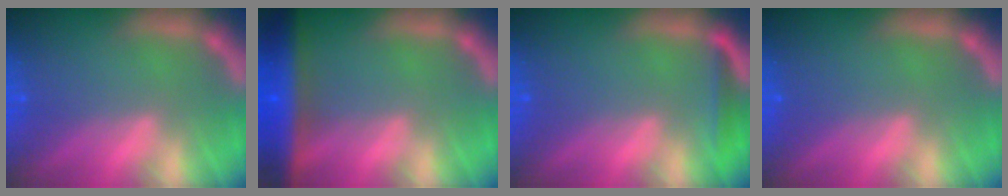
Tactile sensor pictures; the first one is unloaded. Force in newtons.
{"total": 8.0}
{"total": 1.9}
{"total": 0.0}